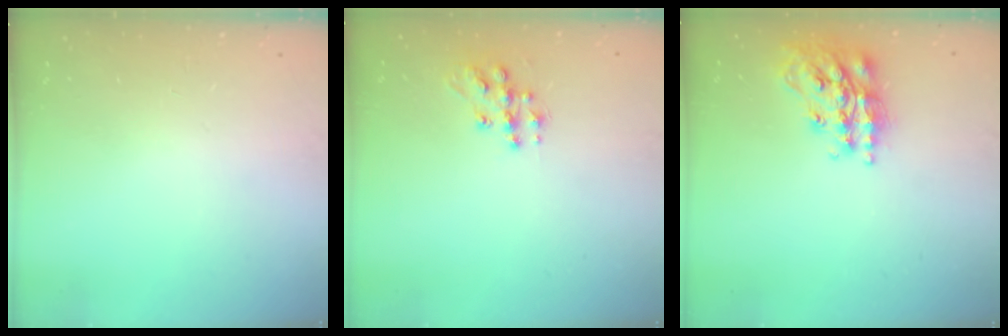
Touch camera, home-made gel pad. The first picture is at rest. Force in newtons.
{"total": 11.4, "press": 11.4, "slide": 0.8}
{"total": 17.9, "press": 17.8, "slide": 1.3}